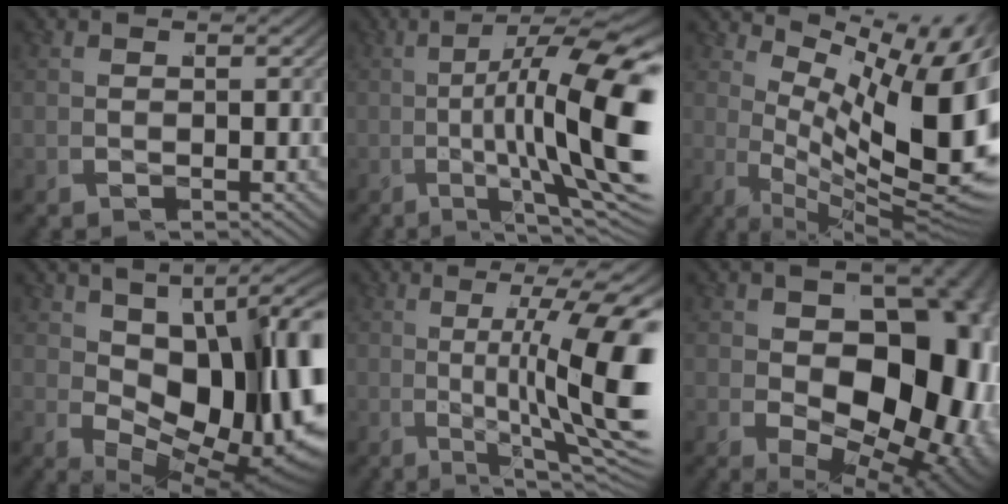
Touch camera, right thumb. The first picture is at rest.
{"total": 12.8, "force": [-0.1, 4.2, 12.1], "torque": [-0.170, 0.001, 0.000]}
{"total": 16.5, "force": [0.8, 9.1, 13.8], "torque": [-0.209, -0.047, 0.044]}
{"total": 17.0, "force": [-0.4, 9.3, 14.3], "torque": [-0.213, -0.034, 0.029]}
{"total": 10.5, "force": [0.7, 3.3, 10.0], "torque": [-0.144, 0.005, 0.001]}
{"total": 19.4, "force": [-1.2, 12.5, 14.8], "torque": [-0.239, -0.077, 0.022]}